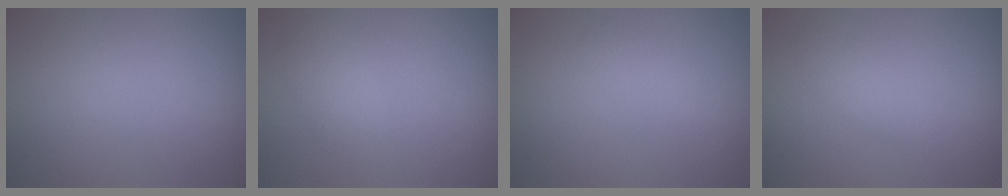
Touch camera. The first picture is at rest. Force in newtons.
{"total": 1.6, "press": 1.6, "slide": 0.0}
{"total": 1.1, "press": 1.1, "slide": 0.1}
{"total": 1.4, "press": 1.4, "slide": 0.1}